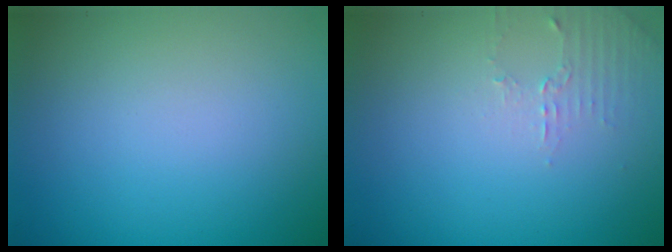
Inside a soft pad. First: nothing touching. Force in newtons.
{"total": 1.4, "press": 1.4, "slide": 0.4}